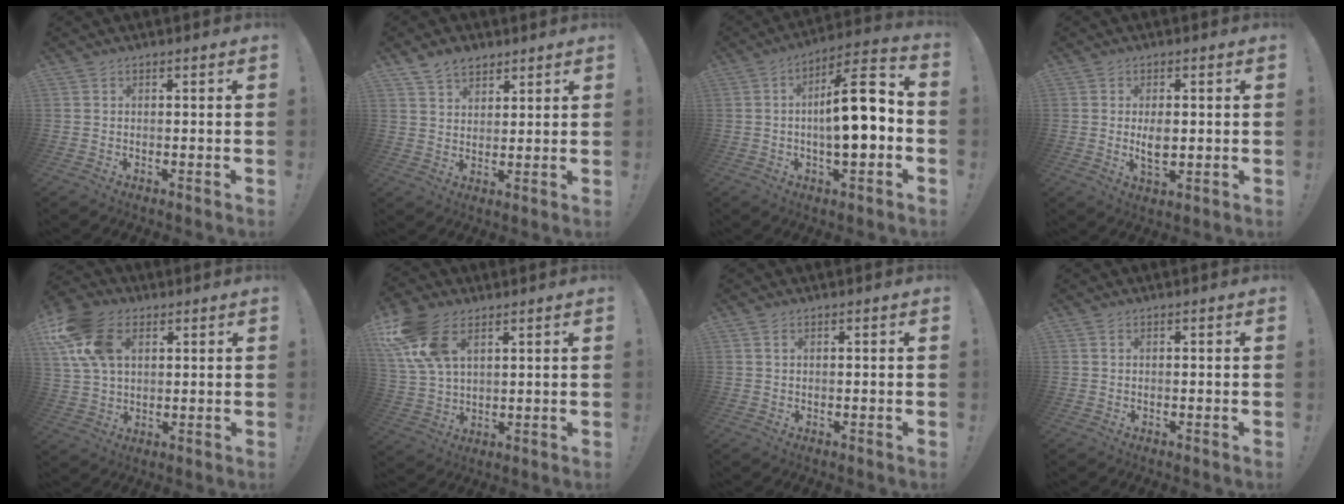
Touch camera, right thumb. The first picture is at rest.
{"total": 6.8, "force": [5.1, 4.1, 2.1], "torque": [-0.036, -0.024, 0.097]}
{"total": 15.0, "force": [-1.0, 4.5, 14.3], "torque": [-0.217, 0.000, -0.025]}
{"total": 5.1, "force": [0.4, 2.9, 4.2], "torque": [-0.060, -0.010, 0.000]}
{"total": 16.4, "force": [6.3, 10.9, 10.5], "torque": [-0.209, -0.012, 0.122]}
{"total": 15.1, "force": [7.5, 8.9, 9.6], "torque": [-0.199, -0.019, 0.144]}
{"total": 1.4, "force": [0.8, 0.6, 1.0], "torque": [-0.016, -0.001, 0.013]}
{"total": 0.7, "force": [0.5, 0.3, 0.4], "torque": [-0.012, 0.003, 0.009]}